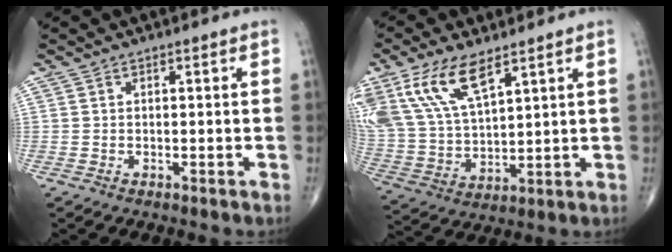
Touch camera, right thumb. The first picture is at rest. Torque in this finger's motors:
{"motor_torque": [0.22, 0.72, 1.58, 1.19, 0.33]}